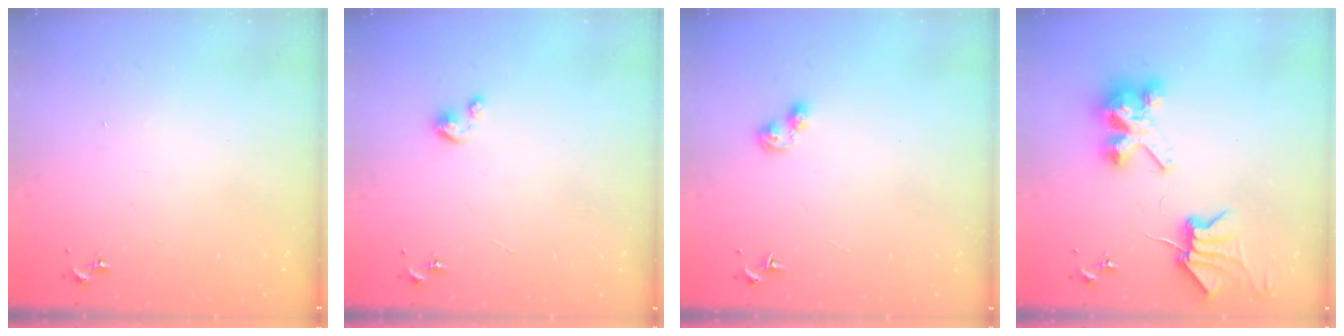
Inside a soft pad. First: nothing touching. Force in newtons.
{"total": 3.0, "press": 3.0, "slide": 0.2}
{"total": 3.4, "press": 3.4, "slide": 0.4}
{"total": 9.4, "press": 9.3, "slide": 1.2}